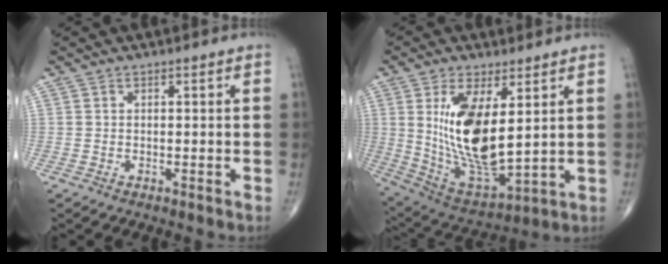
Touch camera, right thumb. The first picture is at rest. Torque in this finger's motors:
{"motor_torque": [2.22, 2.80, 1.76, 0.34, 0.22]}